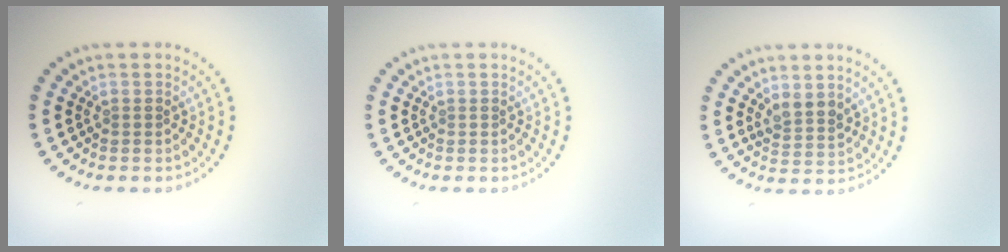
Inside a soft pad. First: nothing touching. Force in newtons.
{"total": 0.0}
{"total": 2.2, "press": 2.0, "slide": 0.9}